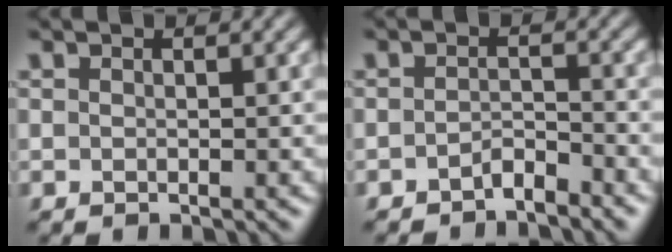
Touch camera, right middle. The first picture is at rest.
{"total": 1.6, "force": [-1.3, 0.3, 0.7], "torque": [-0.013, 0.006, -0.025]}